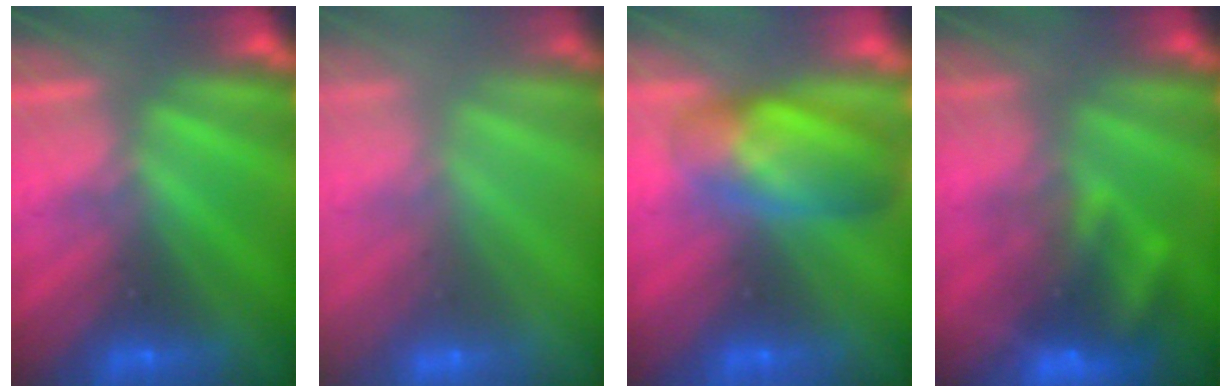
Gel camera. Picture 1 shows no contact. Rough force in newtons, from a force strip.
{"total": 2.4}
{"total": 9.8}
{"total": 5.5}